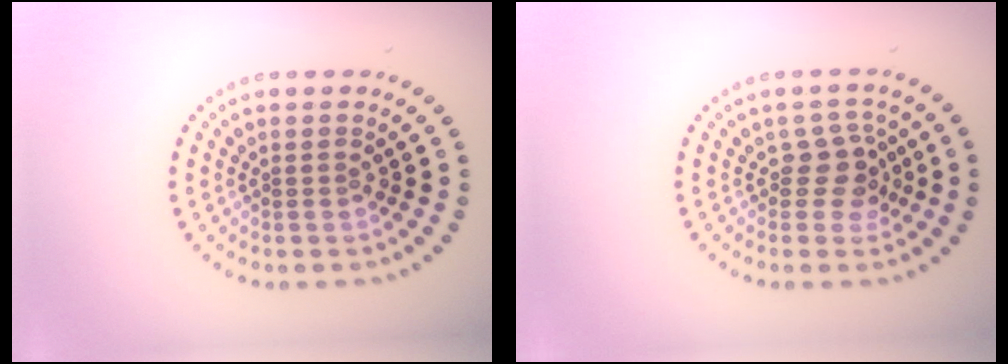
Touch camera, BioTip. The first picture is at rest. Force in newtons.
{"total": 2.6, "press": 2.1, "slide": 1.6}